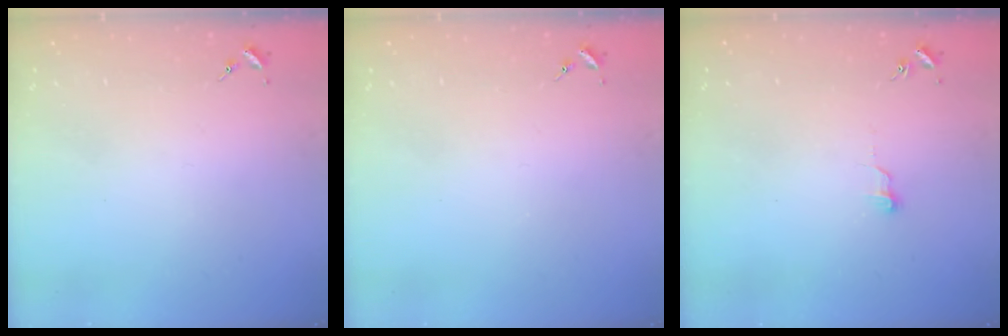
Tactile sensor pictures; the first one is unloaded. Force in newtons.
{"total": 0.0}
{"total": 4.0, "press": 4.0, "slide": 0.3}